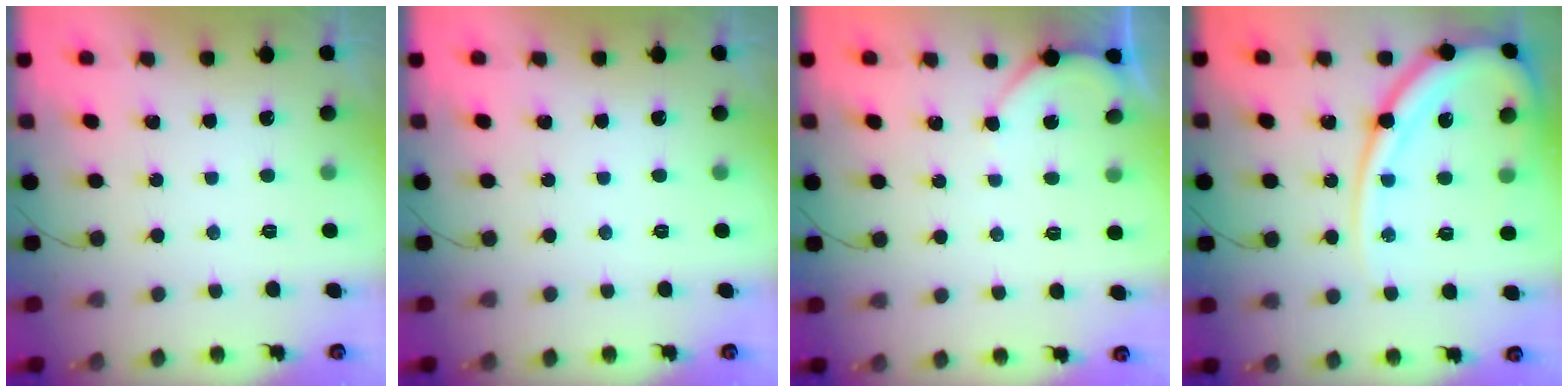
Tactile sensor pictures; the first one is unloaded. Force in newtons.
{"total": 0.0}
{"total": 2.7, "press": 2.6, "slide": 0.4}
{"total": 16.5, "press": 16.5, "slide": 1.4}